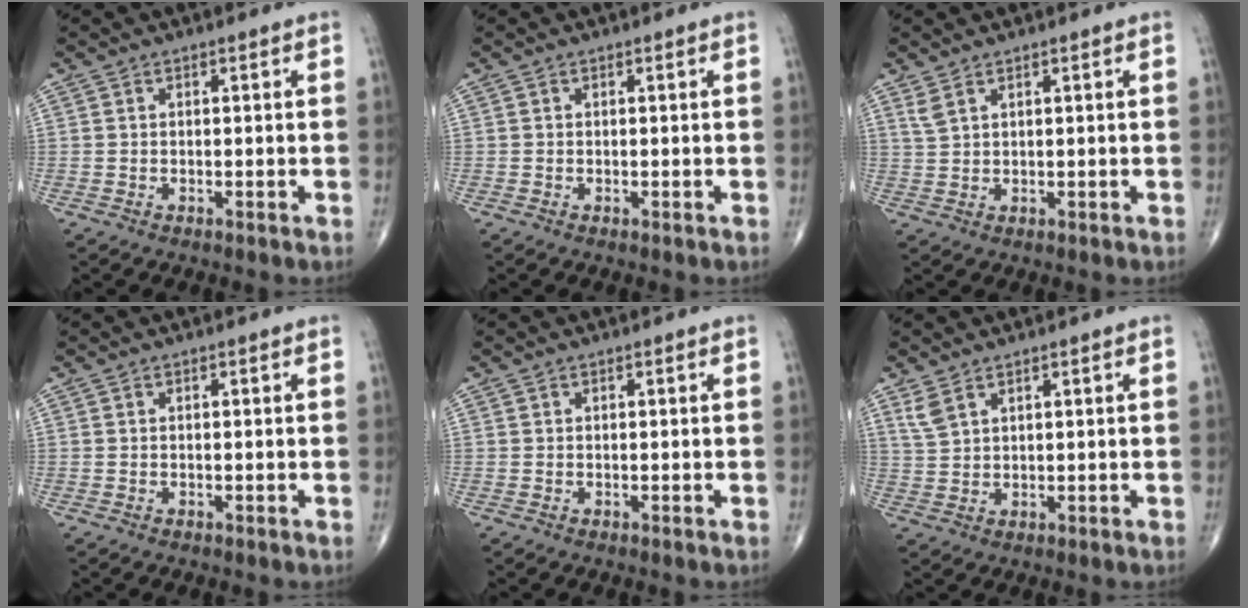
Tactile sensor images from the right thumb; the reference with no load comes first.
{"total": 0.0}
{"total": 2.2, "force": [1.6, 0.8, 1.3], "torque": [-0.031, 0.001, 0.041]}
{"total": 0.0}
{"total": 0.0}
{"total": 3.2, "force": [2.2, 1.5, 1.8], "torque": [-0.038, -0.004, 0.056]}